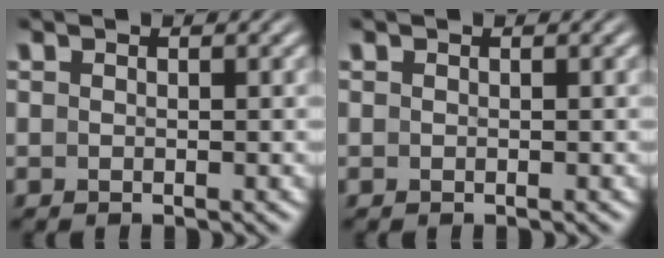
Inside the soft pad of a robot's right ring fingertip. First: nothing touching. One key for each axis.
{"total": 0.0}